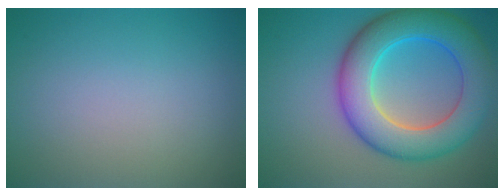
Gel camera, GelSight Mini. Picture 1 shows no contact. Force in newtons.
{"total": 9.4, "press": 9.4, "slide": 0.2}